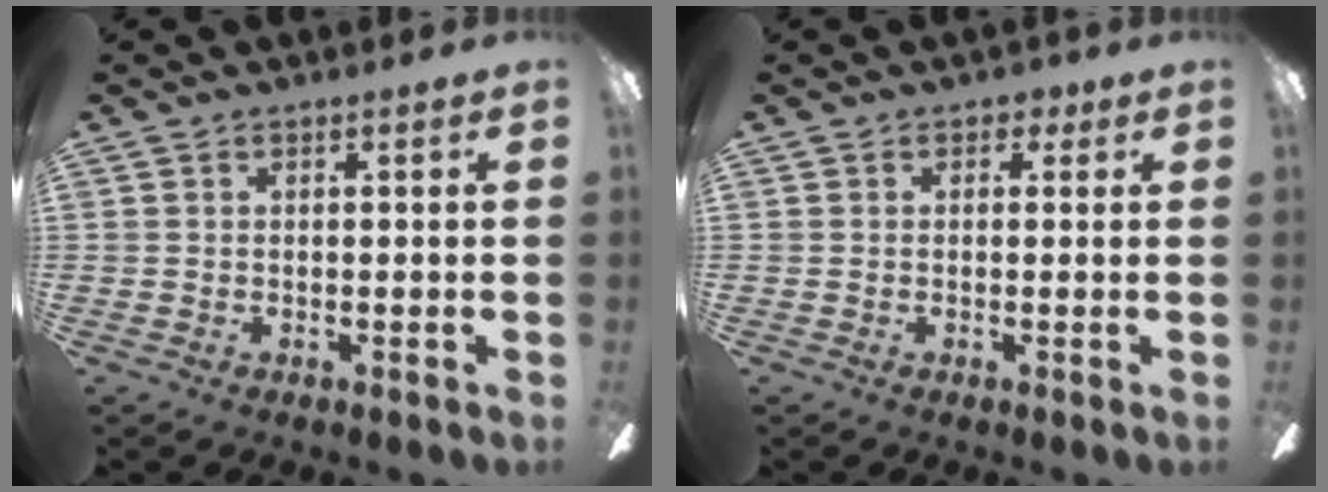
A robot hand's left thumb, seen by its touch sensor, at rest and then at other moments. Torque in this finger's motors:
{"motor_torque": [-0.20, 0.04, 0.24, -0.34, 0.00]}